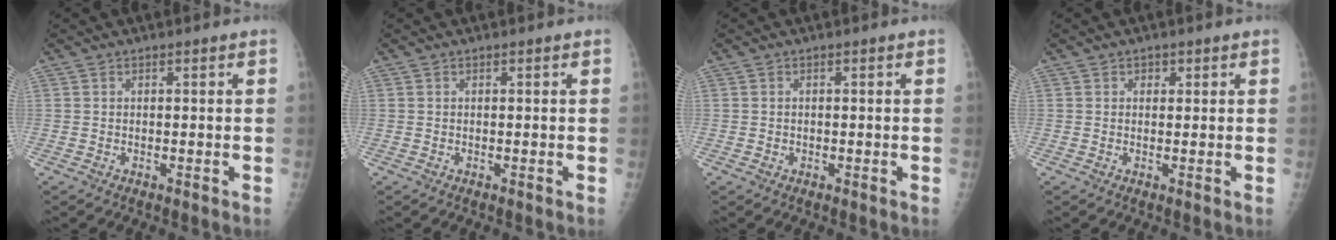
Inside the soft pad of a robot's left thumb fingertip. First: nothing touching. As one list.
[{"total": 0.0}, {"total": 0.6, "force": [-0.2, 0.6, 0.1], "torque": [0.001, 0.003, -0.003]}, {"total": 1.2, "force": [0.6, 1.0, 0.4], "torque": [0.007, -0.001, 0.006]}]